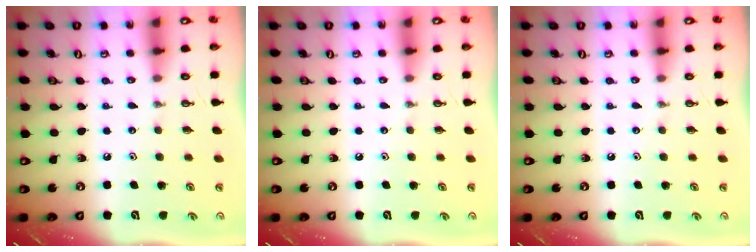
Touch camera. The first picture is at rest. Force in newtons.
{"total": 0.0}
{"total": 0.0}